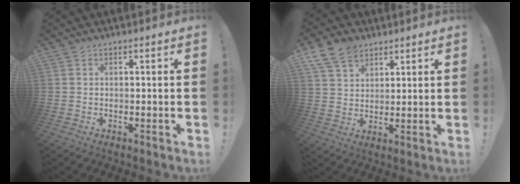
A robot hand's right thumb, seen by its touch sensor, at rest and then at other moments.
{"total": 9.8, "force": [6.3, 6.4, 3.9], "torque": [-0.070, -0.031, 0.125]}